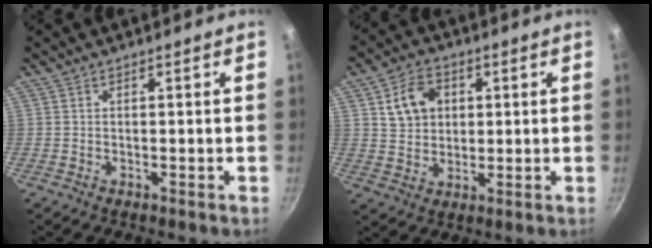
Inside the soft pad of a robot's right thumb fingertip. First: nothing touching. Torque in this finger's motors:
{"motor_torque": [-0.64, 1.07, 0.01, -0.01, 0.03]}